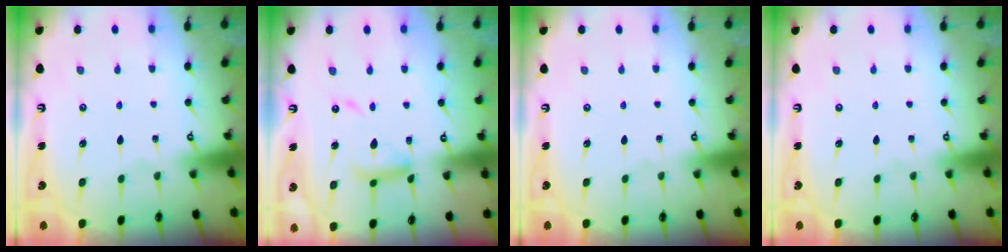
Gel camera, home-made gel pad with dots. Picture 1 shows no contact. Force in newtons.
{"total": 13.0, "press": 13.0, "slide": 1.1}
{"total": 0.0}
{"total": 0.0}